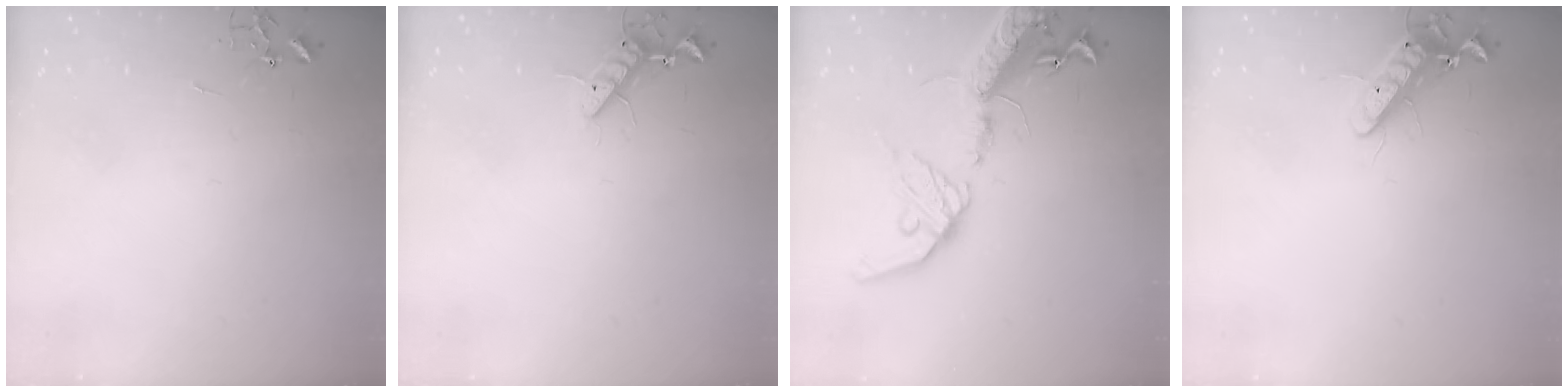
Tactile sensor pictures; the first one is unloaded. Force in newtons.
{"total": 8.5, "press": 8.4, "slide": 1.5}
{"total": 20.9, "press": 20.4, "slide": 4.4}
{"total": 12.1, "press": 12.0, "slide": 1.4}